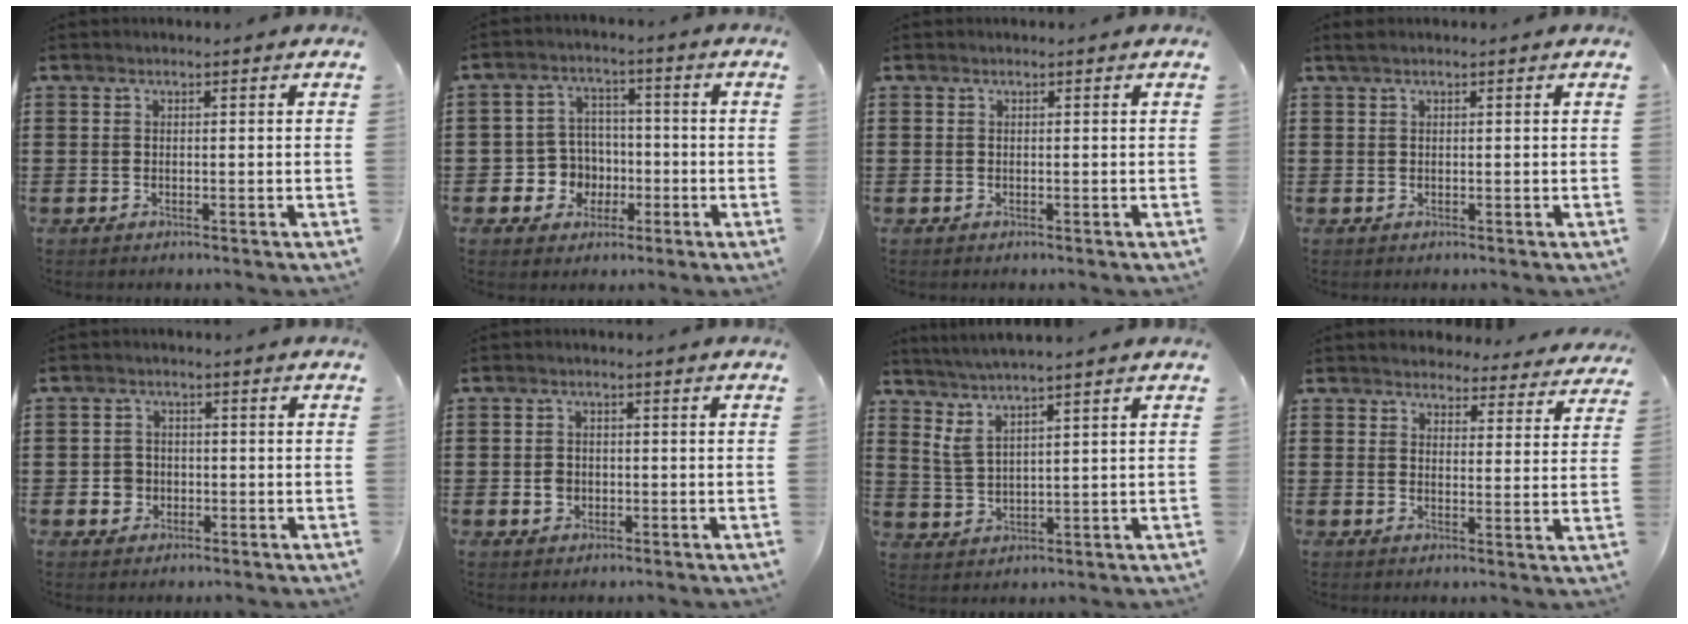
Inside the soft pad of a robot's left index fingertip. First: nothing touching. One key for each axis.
{"total": 5.8, "fx": -1.5, "fy": 5.5, "fz": 1.2, "tx": -0.040, "ty": 0.017, "tz": -0.024}
{"total": 0.0}
{"total": 0.6, "fx": 0.3, "fy": 0.0, "fz": 0.5, "tx": -0.009, "ty": 0.001, "tz": 0.007}
{"total": 2.8, "fx": -0.6, "fy": 2.6, "fz": 0.8, "tx": -0.025, "ty": 0.006, "tz": -0.015}
{"total": 2.0, "fx": -0.3, "fy": 1.8, "fz": 0.9, "tx": -0.020, "ty": 0.006, "tz": -0.007}
{"total": 4.1, "fx": 3.0, "fy": 0.5, "fz": 2.7, "tx": -0.069, "ty": -0.011, "tz": 0.051}
{"total": 3.7, "fx": 3.7, "fy": 0.6, "fz": 0.0, "tx": -0.011, "ty": -0.019, "tz": 0.063}